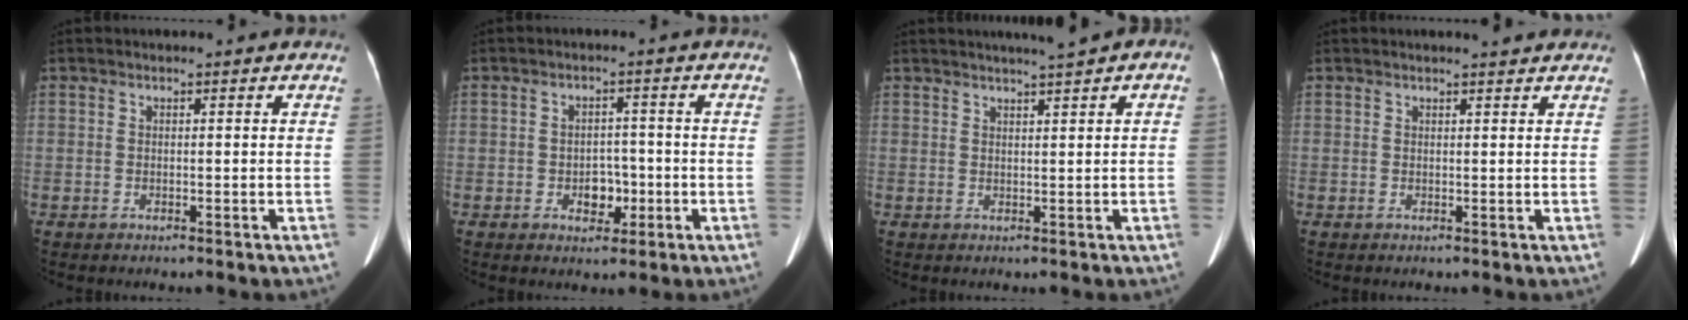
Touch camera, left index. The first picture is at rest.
{"total": 3.6, "force": [-1.1, 2.5, 2.4], "torque": [-0.031, 0.008, -0.012]}
{"total": 4.9, "force": [3.1, 0.4, 3.8], "torque": [-0.054, 0.024, 0.043]}
{"total": 2.4, "force": [2.2, 0.0, 0.8], "torque": [-0.013, 0.003, 0.027]}